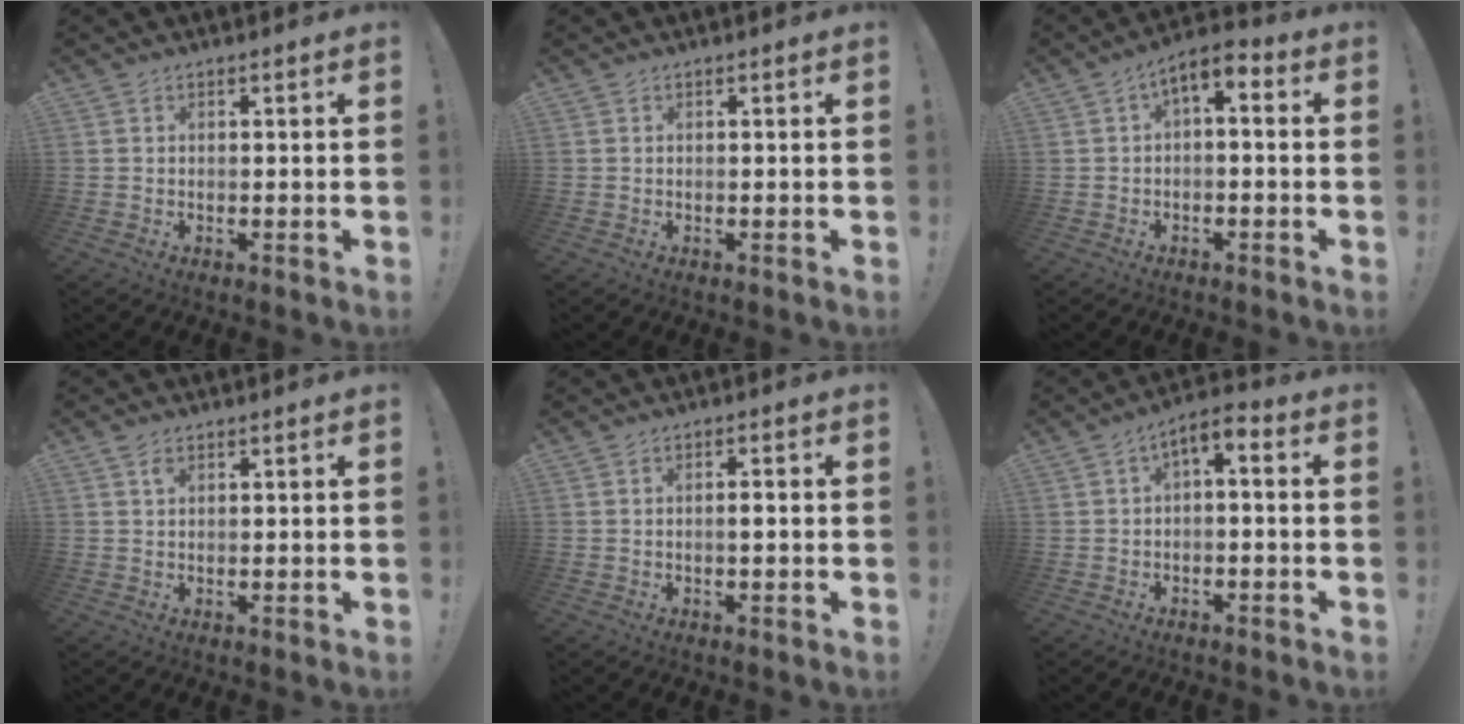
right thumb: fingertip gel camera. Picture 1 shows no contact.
{"total": 0.0}
{"total": 4.8, "force": [0.4, 1.8, 4.4], "torque": [-0.074, -0.002, 0.008]}
{"total": 1.8, "force": [1.0, 0.9, 1.2], "torque": [-0.022, -0.001, 0.018]}
{"total": 1.8, "force": [-0.4, 0.2, 1.8], "torque": [-0.024, 0.000, -0.011]}
{"total": 4.3, "force": [-0.5, 1.5, 4.1], "torque": [-0.066, -0.002, -0.010]}